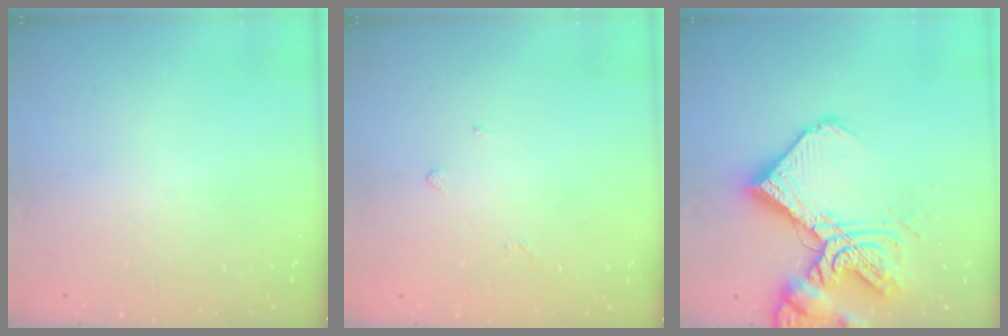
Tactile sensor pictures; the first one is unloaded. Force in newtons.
{"total": 1.9, "press": 1.8, "slide": 0.6}
{"total": 20.9, "press": 20.8, "slide": 2.3}